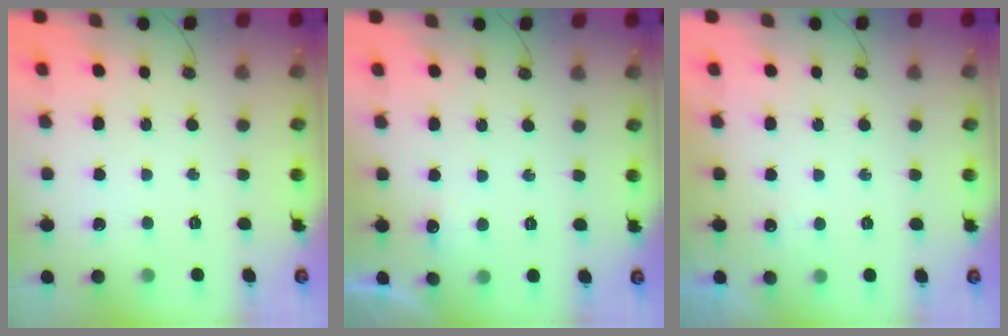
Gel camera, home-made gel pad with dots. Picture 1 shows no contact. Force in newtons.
{"total": 5.1, "press": 3.9, "slide": 3.3}
{"total": 2.9, "press": 2.8, "slide": 0.7}